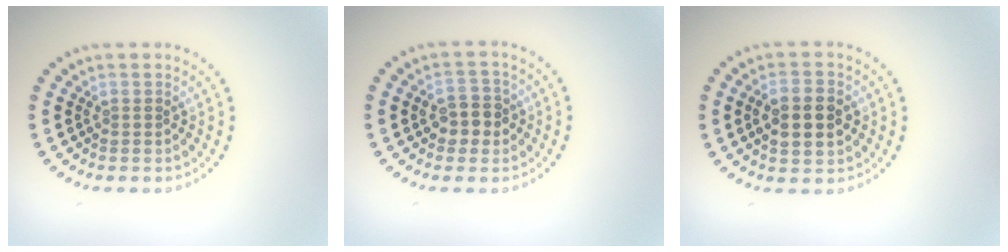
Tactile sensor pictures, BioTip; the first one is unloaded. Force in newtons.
{"total": 2.8, "press": 2.8, "slide": 0.4}
{"total": 3.9, "press": 3.9, "slide": 0.2}